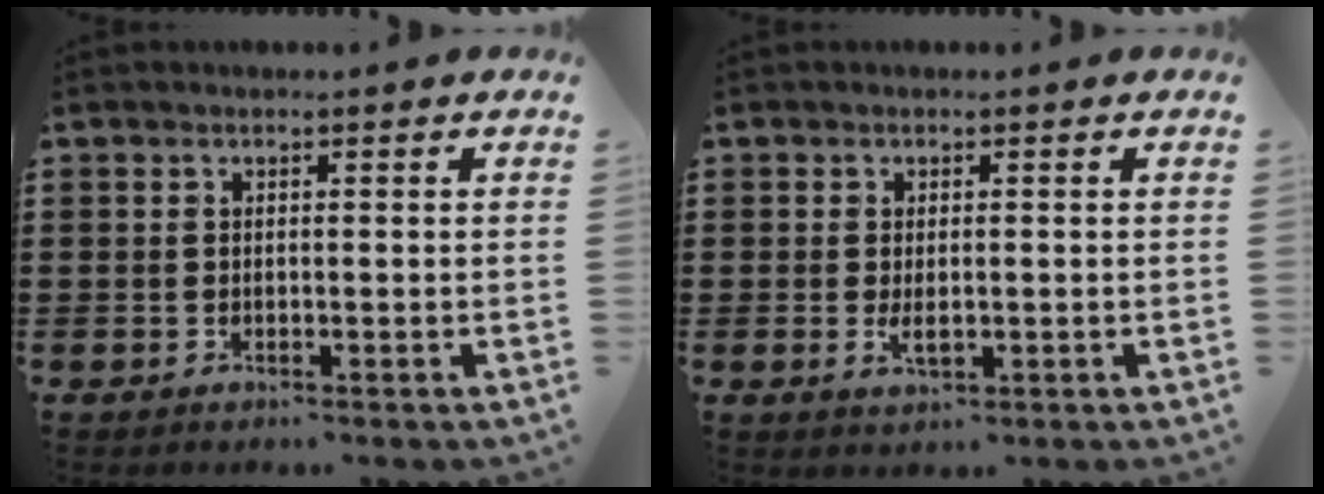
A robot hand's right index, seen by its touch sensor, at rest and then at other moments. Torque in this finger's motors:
{"motor_torque": [1.07, 1.06, 0.06, 0.05]}